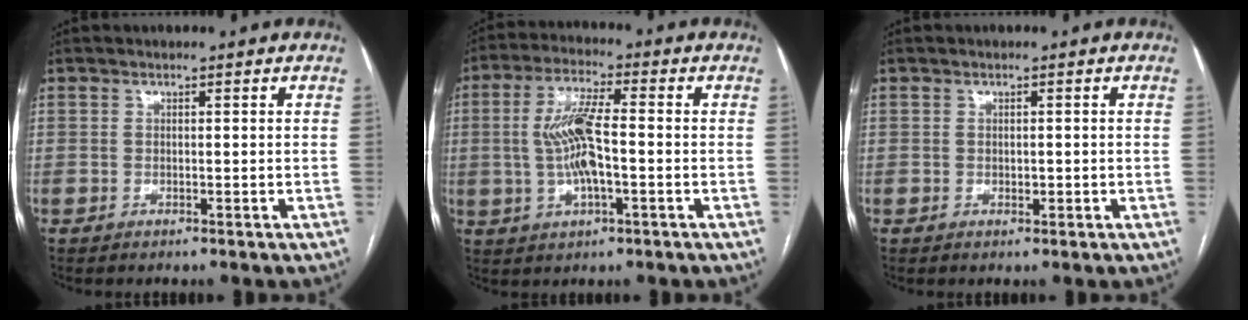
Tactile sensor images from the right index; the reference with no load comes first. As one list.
[{"total": 9.0, "force": [-0.6, 2.2, 8.7], "torque": [-0.177, 0.006, -0.011]}, {"total": 1.0, "force": [-0.2, 0.6, 0.8], "torque": [-0.011, 0.000, 0.000]}]